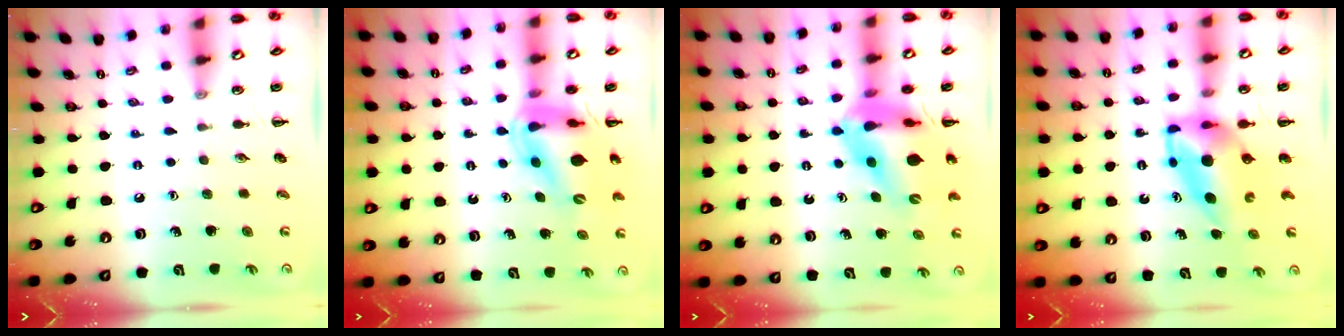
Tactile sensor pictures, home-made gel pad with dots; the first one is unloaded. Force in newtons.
{"total": 14.0, "press": 13.5, "slide": 4.0}
{"total": 14.4, "press": 13.8, "slide": 4.3}
{"total": 7.1, "press": 6.9, "slide": 1.8}